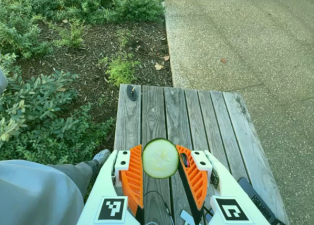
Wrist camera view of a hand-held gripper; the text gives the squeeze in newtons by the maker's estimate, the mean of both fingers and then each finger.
{"total": 6.5, "left": 6.3, "right": 6.7}